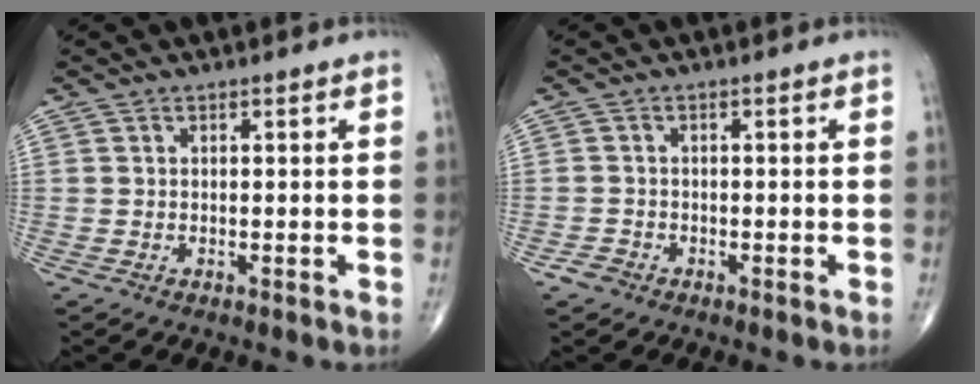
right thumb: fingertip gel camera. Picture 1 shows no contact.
{"total": 1.9, "force": [-1.2, 1.3, 0.4], "torque": [-0.007, 0.007, -0.025]}